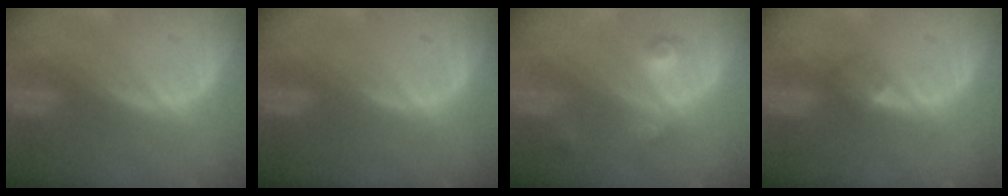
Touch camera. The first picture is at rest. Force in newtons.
{"total": 0.0}
{"total": 3.8, "press": 3.5, "slide": 1.6}
{"total": 2.1, "press": 1.8, "slide": 1.0}